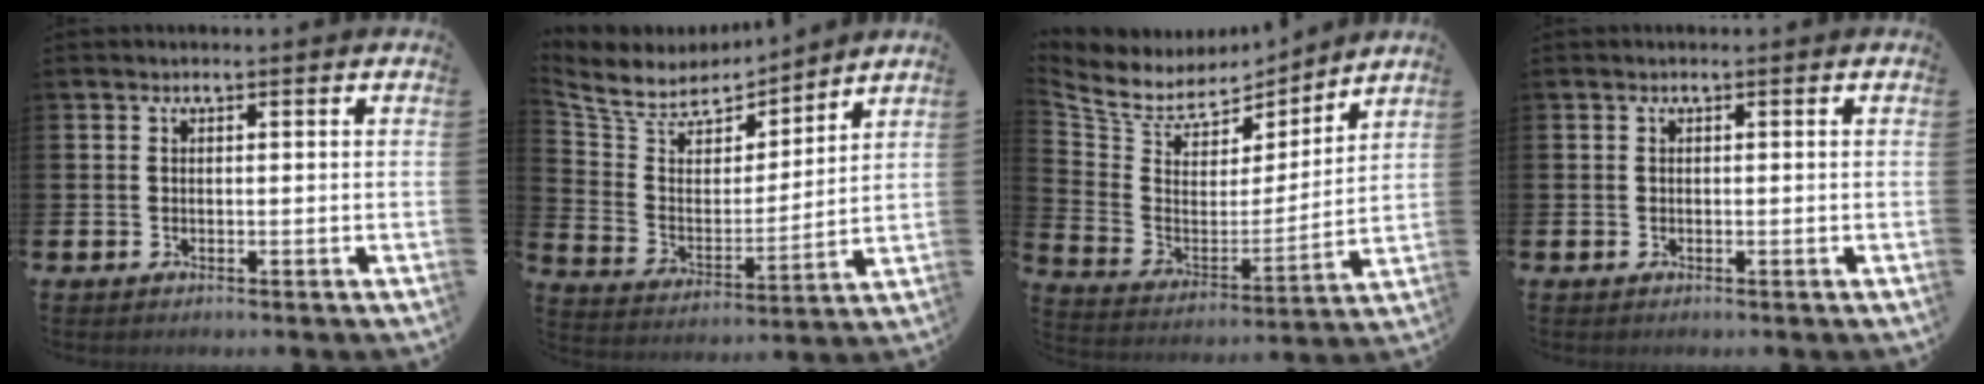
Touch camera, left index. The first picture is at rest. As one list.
[{"total": 7.4, "force": [6.9, 2.7, 0.4], "torque": [-0.059, -0.059, 0.122]}, {"total": 6.9, "force": [6.1, 3.0, 0.5], "torque": [-0.058, -0.052, 0.106]}, {"total": 0.0}]